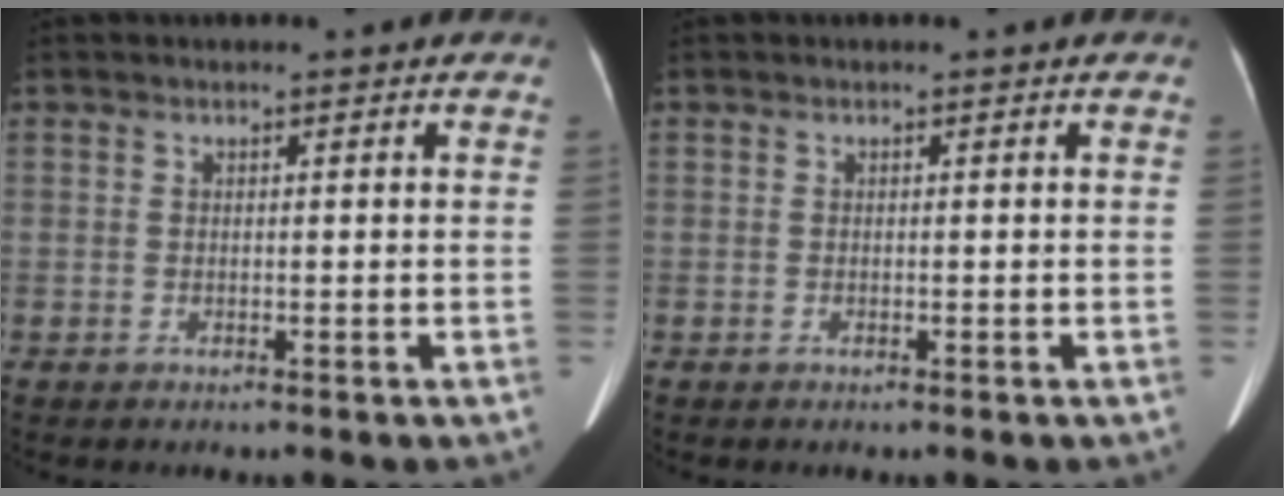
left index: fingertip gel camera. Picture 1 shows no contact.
{"total": 0.0}